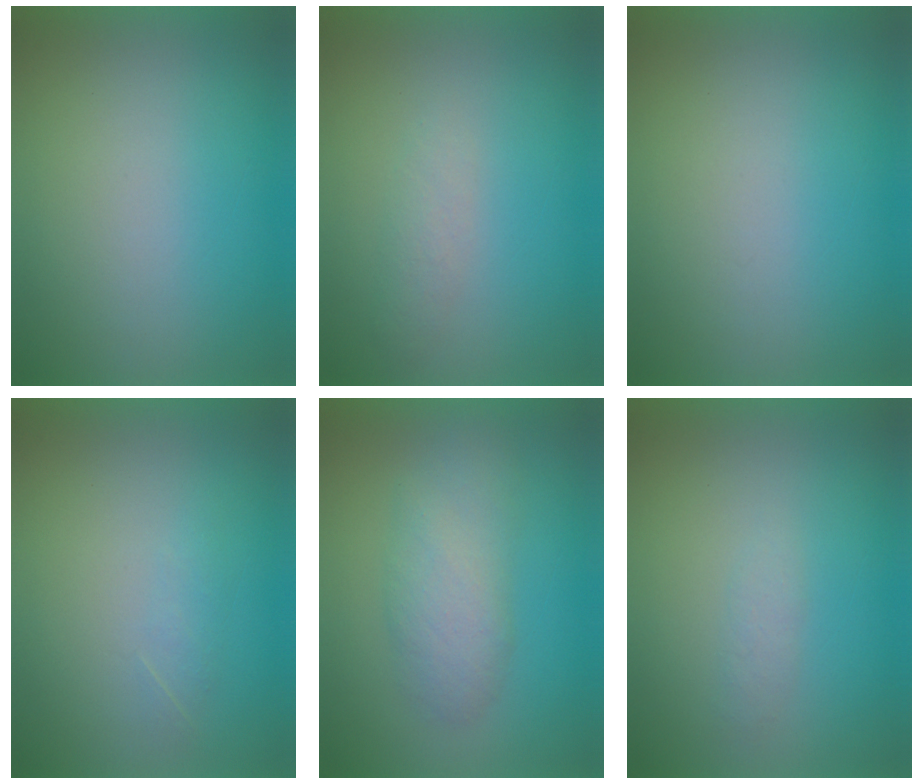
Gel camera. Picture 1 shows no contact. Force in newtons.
{"total": 1.8}
{"total": 0.0}
{"total": 1.3}
{"total": 4.3}
{"total": 1.4}